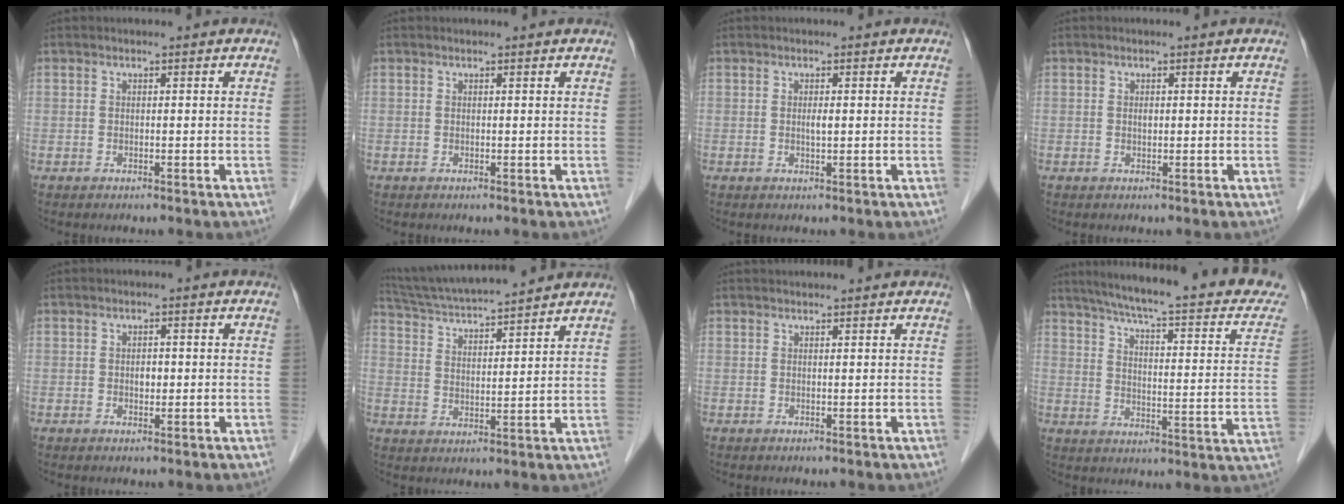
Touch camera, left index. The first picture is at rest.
{"total": 0.9, "force": [0.9, 0.0, 0.2], "torque": [-0.009, 0.005, 0.010]}
{"total": 0.9, "force": [0.2, 0.1, 0.9], "torque": [-0.017, -0.001, 0.002]}
{"total": 0.6, "force": [0.2, 0.3, 0.4], "torque": [-0.007, 0.001, 0.002]}
{"total": 1.2, "force": [0.0, 0.8, 0.9], "torque": [-0.015, 0.001, 0.001]}
{"total": 15.2, "force": [13.9, 0.3, 6.1], "torque": [-0.118, 0.022, 0.224]}
{"total": 4.6, "force": [4.5, 0.1, 1.1], "torque": [-0.010, 0.031, 0.052]}
{"total": 24.9, "force": [21.0, 2.6, 13.0], "torque": [-0.187, -0.035, 0.258]}